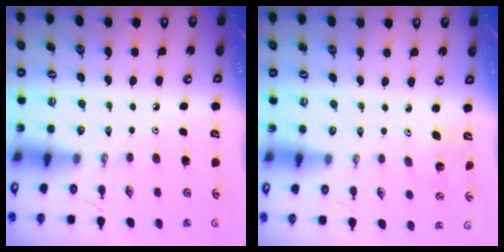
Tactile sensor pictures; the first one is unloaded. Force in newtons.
{"total": 2.0, "press": 2.0, "slide": 0.2}